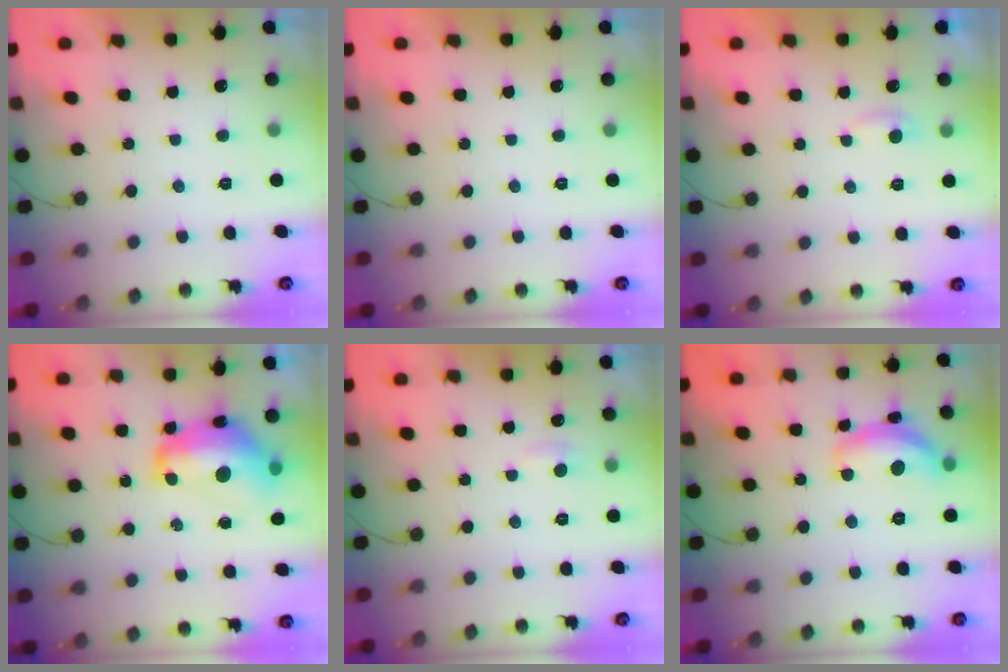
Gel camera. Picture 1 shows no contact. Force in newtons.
{"total": 0.0}
{"total": 2.8, "press": 2.8, "slide": 0.4}
{"total": 15.2, "press": 15.2, "slide": 1.4}
{"total": 3.9, "press": 3.8, "slide": 0.4}
{"total": 12.3, "press": 12.3, "slide": 0.9}